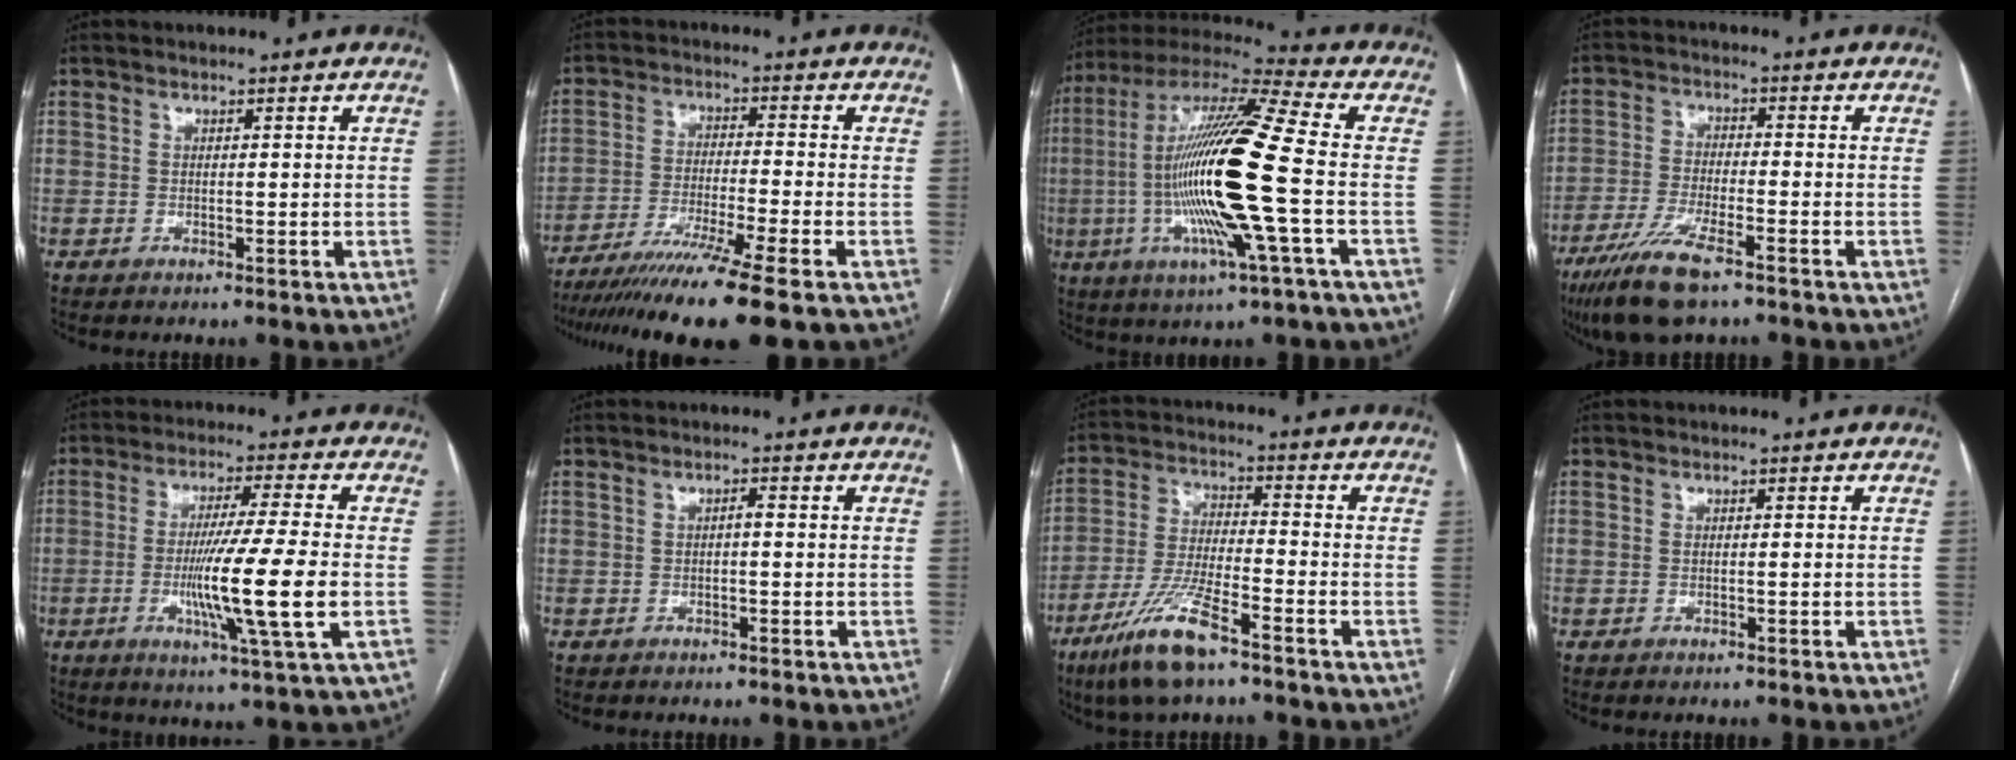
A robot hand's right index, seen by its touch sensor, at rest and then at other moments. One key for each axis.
{"total": 14.5, "fx": -11.0, "fy": -2.0, "fz": 9.2, "tx": -0.158, "ty": -0.049, "tz": -0.177}
{"total": 20.9, "fx": -3.1, "fy": 0.4, "fz": 20.7, "tx": -0.424, "ty": -0.008, "tz": -0.070}
{"total": 10.0, "fx": -6.7, "fy": 1.6, "fz": 7.2, "tx": -0.142, "ty": -0.024, "tz": -0.118}
{"total": 12.6, "fx": -2.5, "fy": -1.3, "fz": 12.2, "tx": -0.224, "ty": -0.022, "tz": -0.048}
{"total": 0.9, "fx": -0.1, "fy": 0.2, "fz": 0.8, "tx": -0.013, "ty": 0.003, "tz": -0.002}
{"total": 11.2, "fx": -7.3, "fy": 1.5, "fz": 8.4, "tx": -0.178, "ty": -0.025, "tz": -0.139}
{"total": 0.0}